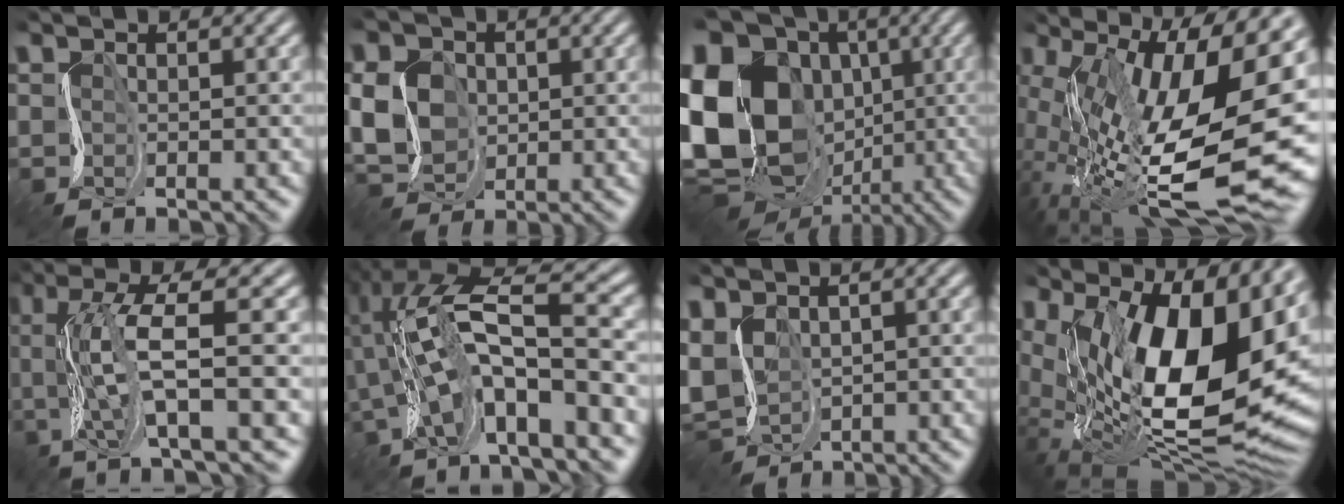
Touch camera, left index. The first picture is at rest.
{"total": 5.0, "force": [-2.1, 3.8, 2.4], "torque": [-0.050, -0.012, -0.040]}
{"total": 17.4, "force": [-2.4, 14.4, 9.4], "torque": [-0.208, -0.009, -0.047]}
{"total": 17.5, "force": [-2.1, 7.8, 15.5], "torque": [-0.262, -0.043, -0.031]}
{"total": 6.9, "force": [-1.4, 0.8, 6.7], "torque": [-0.113, -0.006, -0.027]}
{"total": 9.6, "force": [-3.2, 3.1, 8.4], "torque": [-0.138, -0.014, -0.056]}
{"total": 7.7, "force": [-2.9, 4.7, 5.4], "torque": [-0.108, -0.027, -0.021]}
{"total": 16.0, "force": [3.0, 7.8, 13.7], "torque": [-0.180, -0.009, 0.058]}